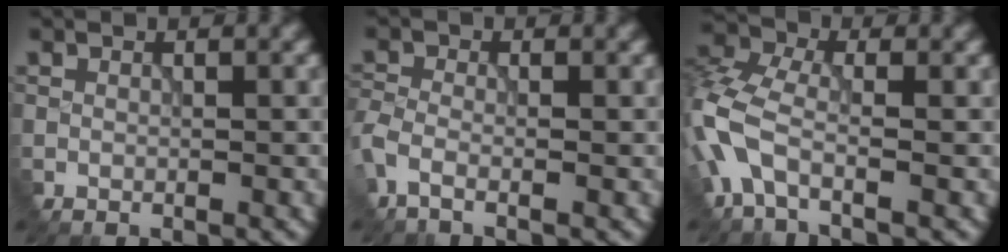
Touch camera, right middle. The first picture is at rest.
{"total": 2.4, "force": [-1.4, 0.8, 1.8], "torque": [-0.045, -0.007, -0.043]}
{"total": 5.7, "force": [-2.1, 2.7, 4.5], "torque": [-0.119, 0.004, -0.063]}